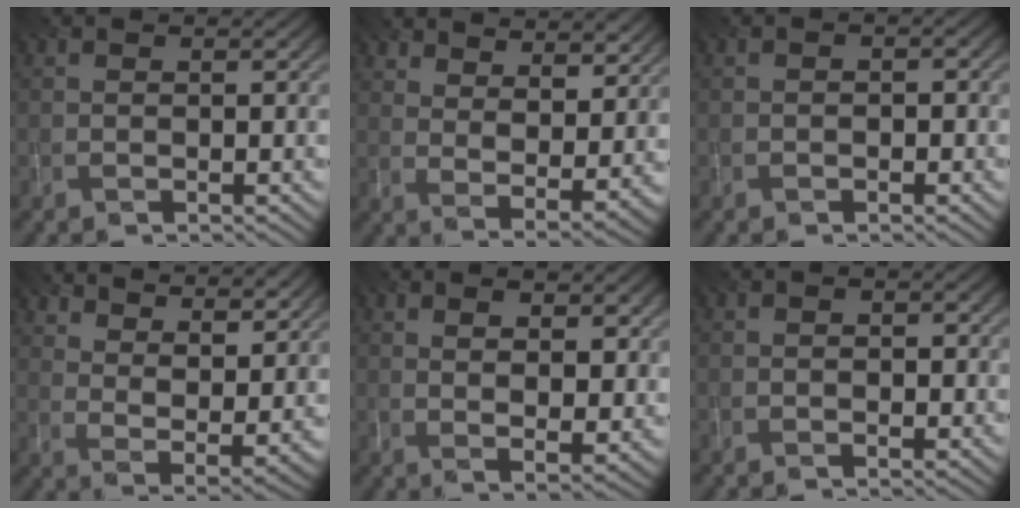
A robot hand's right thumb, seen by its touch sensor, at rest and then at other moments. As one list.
[{"total": 10.5, "force": [7.8, 3.8, 5.9], "torque": [-0.107, -0.011, 0.116]}, {"total": 1.1, "force": [-0.8, 0.6, 0.1], "torque": [0.002, -0.004, -0.015]}, {"total": 12.6, "force": [9.7, 4.4, 6.7], "torque": [-0.127, -0.012, 0.133]}, {"total": 7.6, "force": [2.9, 3.4, 6.2], "torque": [-0.103, -0.007, 0.047]}, {"total": 1.1, "force": [-0.4, 0.8, 0.6], "torque": [-0.006, -0.005, -0.006]}]